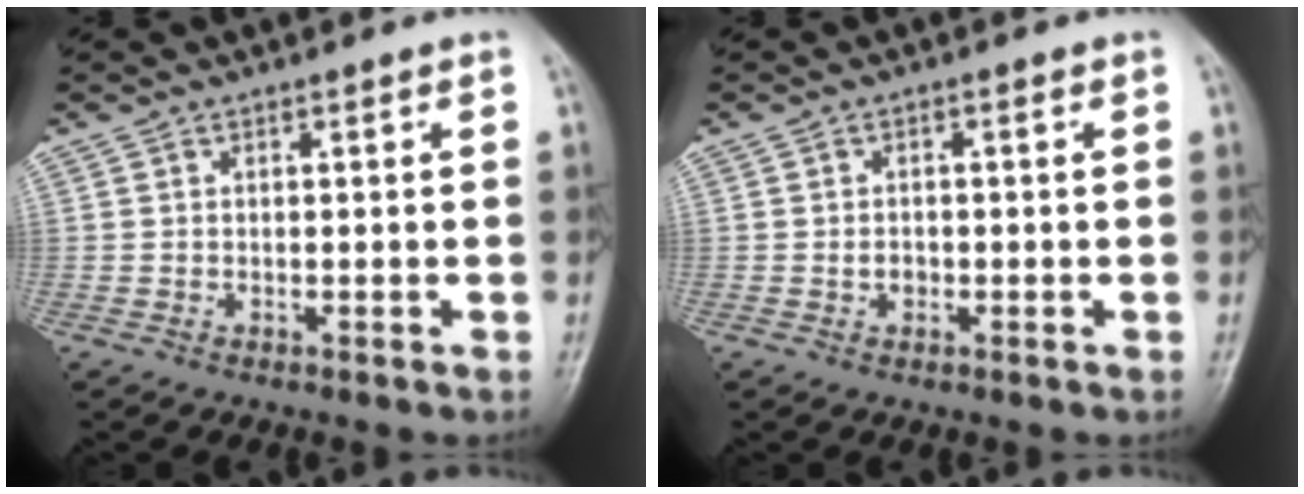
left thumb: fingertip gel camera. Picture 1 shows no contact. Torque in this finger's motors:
{"motor_torque": [-0.11, 0.12, 0.17, 0.09, 0.01]}